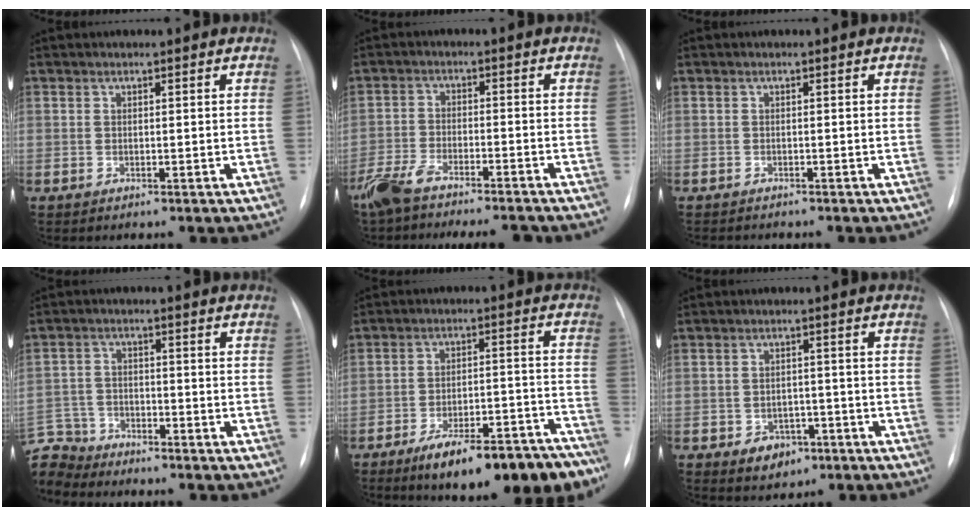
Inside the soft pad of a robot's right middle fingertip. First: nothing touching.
{"total": 11.9, "force": [-10.3, 2.0, 5.6], "torque": [-0.097, -0.005, -0.161]}
{"total": 1.9, "force": [-1.8, 0.3, 0.5], "torque": [-0.005, -0.005, -0.021]}
{"total": 8.3, "force": [-7.7, 3.0, 0.0], "torque": [-0.014, 0.009, -0.153]}
{"total": 16.9, "force": [-12.8, 4.7, 10.0], "torque": [-0.094, 0.041, -0.190]}
{"total": 4.4, "force": [-2.3, 3.3, 1.9], "torque": [-0.021, 0.009, -0.021]}